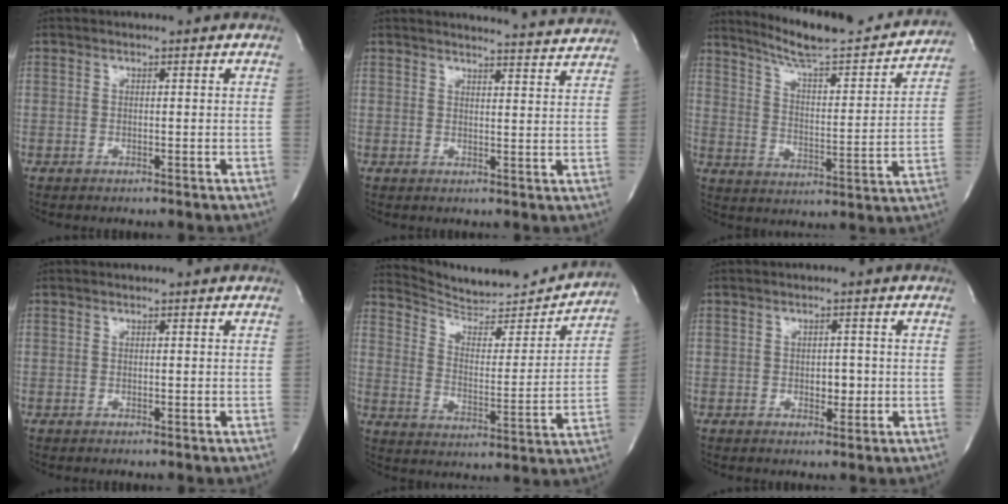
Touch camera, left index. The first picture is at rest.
{"total": 9.8, "force": [9.7, -0.5, 1.3], "torque": [-0.019, -0.031, 0.101]}
{"total": 21.2, "force": [19.2, 2.1, 8.8], "torque": [-0.132, -0.027, 0.264]}
{"total": 0.0}
{"total": 17.7, "force": [17.2, 2.5, 3.6], "torque": [-0.052, -0.035, 0.244]}
{"total": 2.2, "force": [-0.4, 1.3, 1.8], "torque": [-0.021, -0.001, -0.004]}